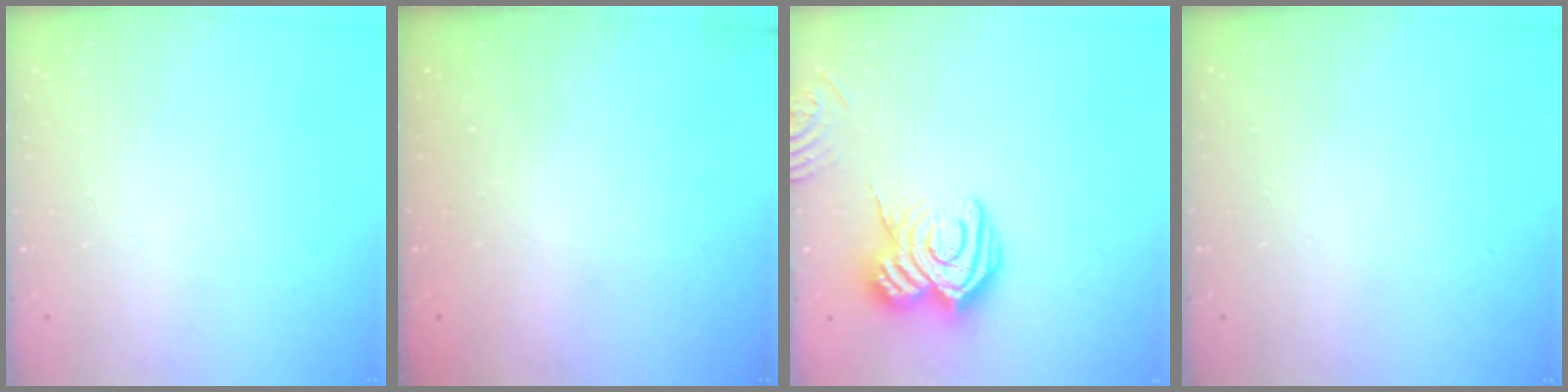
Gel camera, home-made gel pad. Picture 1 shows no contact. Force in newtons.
{"total": 2.4, "press": 2.3, "slide": 0.8}
{"total": 14.7, "press": 14.6, "slide": 1.0}
{"total": 0.0}